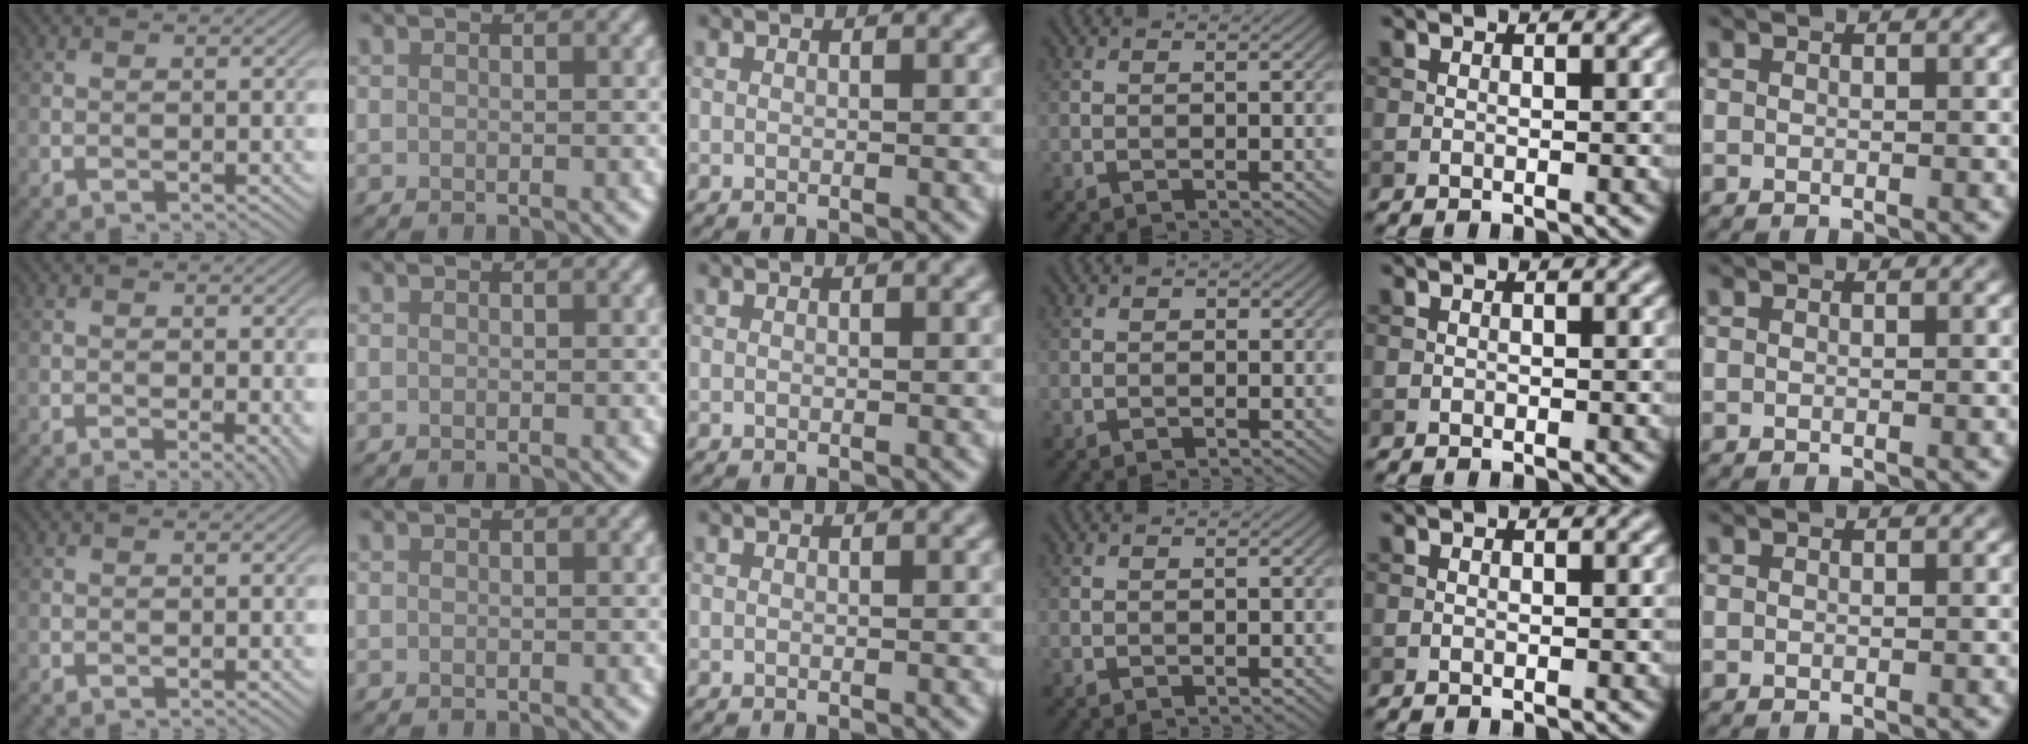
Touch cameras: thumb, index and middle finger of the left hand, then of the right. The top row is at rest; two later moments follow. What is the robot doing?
{"motion": "screw", "object": "dispenser bottle"}